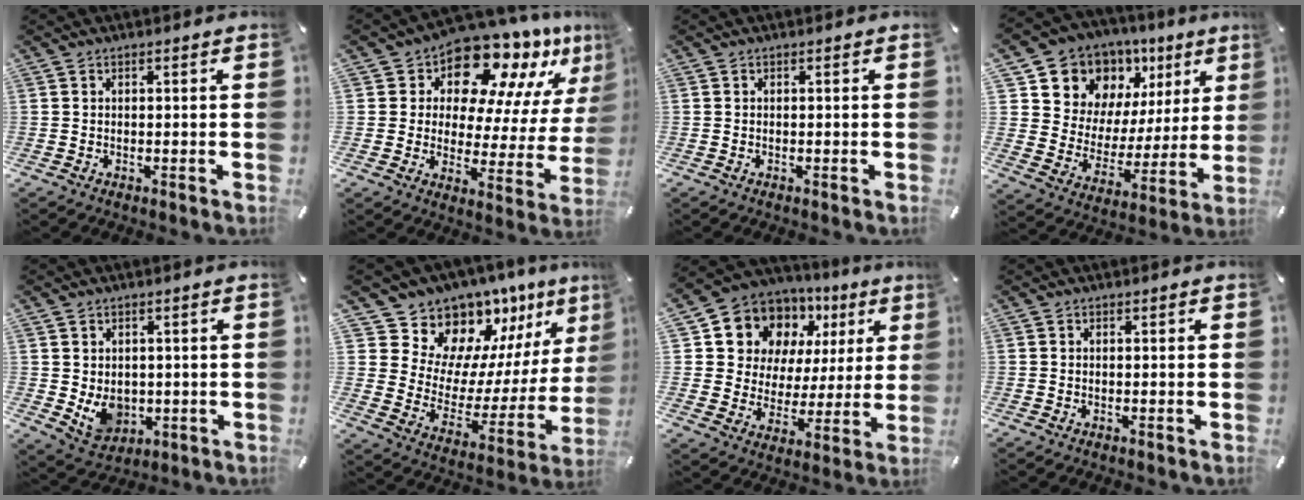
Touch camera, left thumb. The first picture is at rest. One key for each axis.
{"total": 14.5, "fx": 12.3, "fy": 5.8, "fz": 4.9, "tx": -0.083, "ty": -0.119, "tz": 0.206}
{"total": 0.0}
{"total": 12.3, "fx": 8.7, "fy": 8.6, "fz": 1.8, "tx": -0.035, "ty": -0.090, "tz": 0.154}
{"total": 6.9, "fx": 0.5, "fy": 6.1, "fz": 3.1, "tx": -0.049, "ty": -0.010, "tz": 0.012}
{"total": 14.4, "fx": 13.0, "fy": 6.2, "fz": 0.3, "tx": -0.014, "ty": -0.150, "tz": 0.235}
{"total": 12.2, "fx": 6.6, "fy": 9.8, "fz": 3.0, "tx": -0.062, "ty": -0.052, "tz": 0.128}
{"total": 0.0}